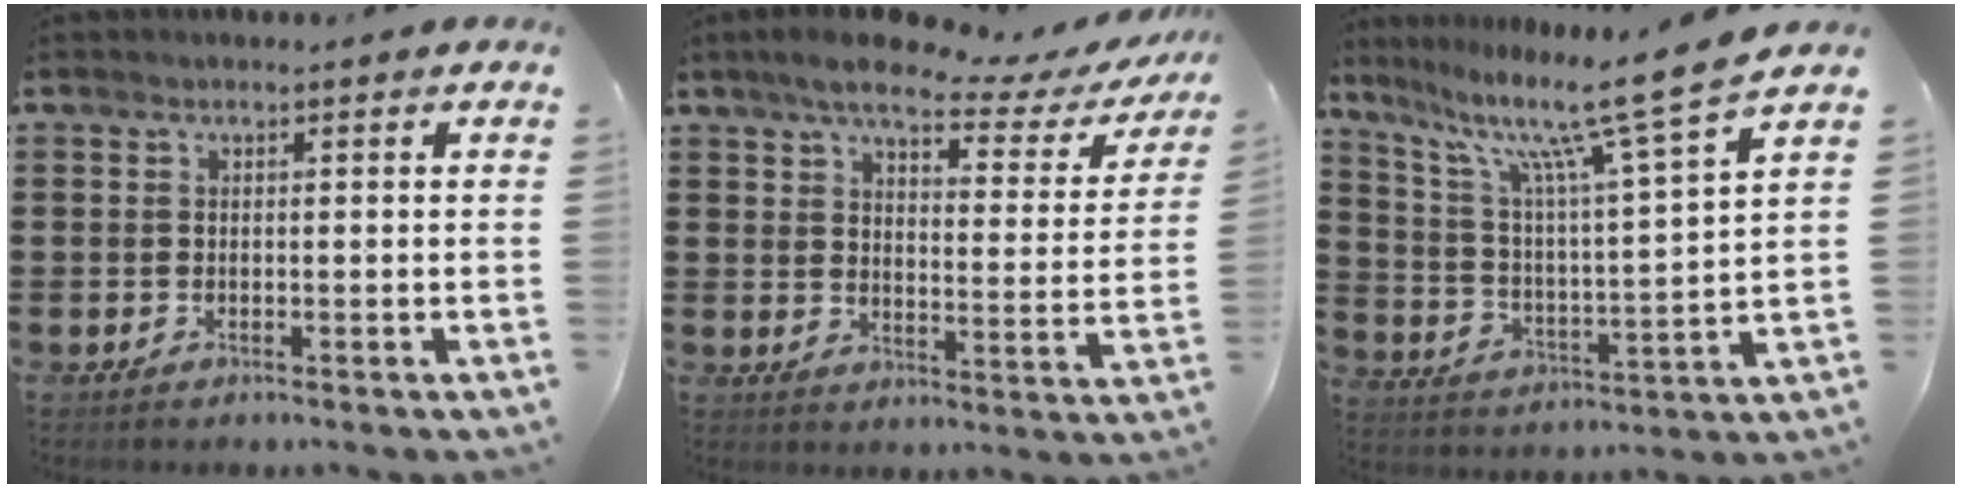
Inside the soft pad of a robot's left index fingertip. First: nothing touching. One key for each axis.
{"total": 7.0, "fx": 5.6, "fy": 1.5, "fz": 3.9, "tx": -0.084, "ty": -0.025, "tz": 0.090}
{"total": 11.8, "fx": 9.1, "fy": -0.3, "fz": 7.5, "tx": -0.164, "ty": -0.065, "tz": 0.136}